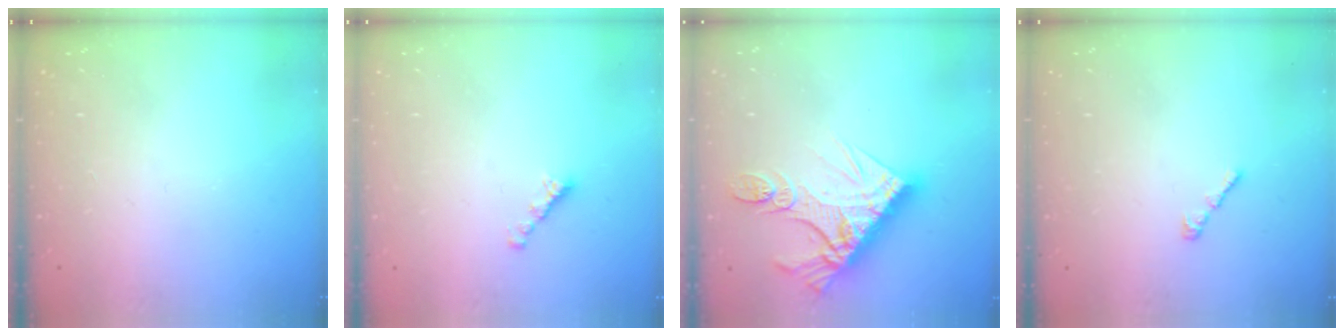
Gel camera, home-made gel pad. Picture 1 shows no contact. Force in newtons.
{"total": 2.7, "press": 2.6, "slide": 0.8}
{"total": 16.2, "press": 16.2, "slide": 1.5}
{"total": 2.2, "press": 2.1, "slide": 0.6}